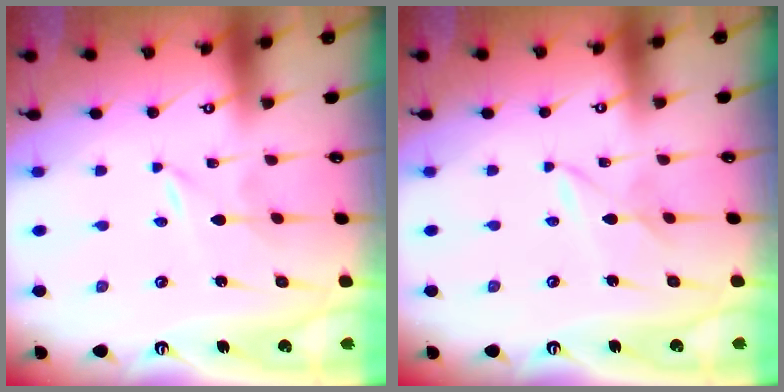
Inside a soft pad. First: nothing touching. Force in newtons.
{"total": 2.4, "press": 2.4, "slide": 0.3}